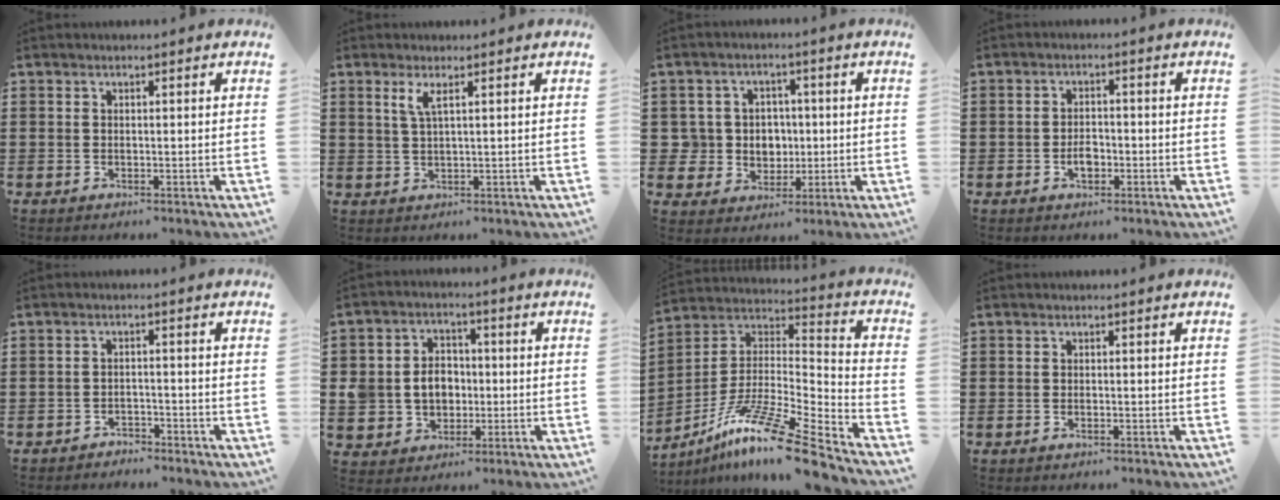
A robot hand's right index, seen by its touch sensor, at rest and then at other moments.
{"total": 2.3, "force": [1.1, 0.3, 2.1], "torque": [-0.045, 0.001, 0.017]}
{"total": 5.3, "force": [0.3, 5.2, 1.3], "torque": [-0.051, 0.016, 0.005]}
{"total": 2.8, "force": [-1.0, 1.6, 2.1], "torque": [-0.040, 0.001, -0.017]}
{"total": 1.9, "force": [-1.9, 0.4, -0.1], "torque": [-0.006, 0.003, -0.042]}
{"total": 6.6, "force": [-0.3, 5.9, 3.0], "torque": [-0.081, 0.019, -0.005]}
{"total": 14.3, "force": [-10.6, 0.7, 9.6], "torque": [-0.168, 0.022, -0.197]}
{"total": 0.0}